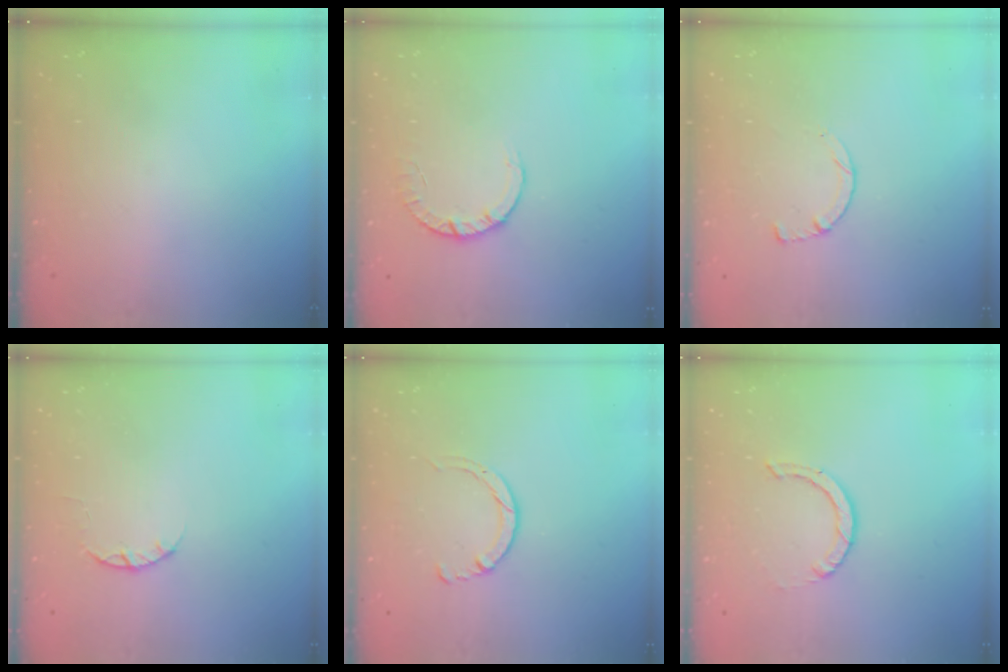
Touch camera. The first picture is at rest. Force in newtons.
{"total": 2.8, "press": 2.8, "slide": 0.4}
{"total": 2.5, "press": 2.5, "slide": 0.3}
{"total": 2.4, "press": 2.4, "slide": 0.4}
{"total": 2.9, "press": 2.8, "slide": 0.4}
{"total": 0.9, "press": 0.9, "slide": 0.1}